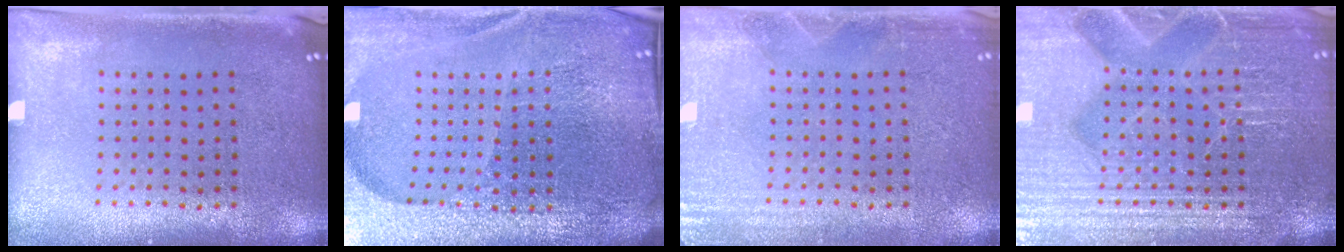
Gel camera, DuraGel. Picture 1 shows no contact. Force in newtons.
{"total": 6.8, "press": 5.9, "slide": 3.5}
{"total": 2.7, "press": 2.7, "slide": 0.3}
{"total": 4.9, "press": 4.9, "slide": 0.6}